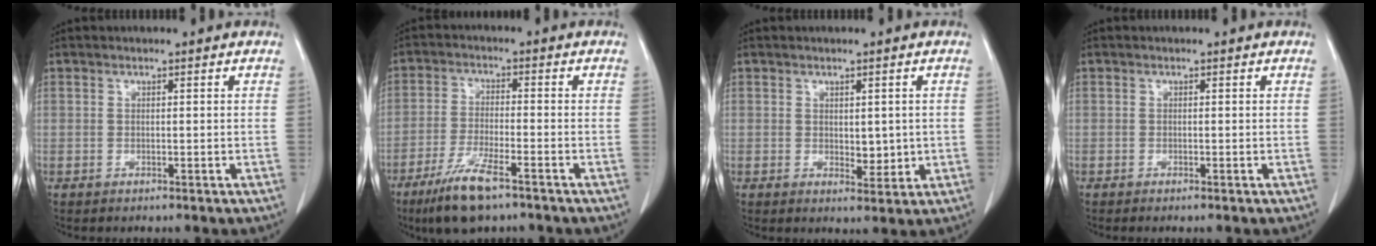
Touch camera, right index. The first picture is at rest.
{"total": 8.8, "force": [-5.9, 1.4, 6.4], "torque": [-0.129, -0.019, -0.104]}
{"total": 3.1, "force": [0.2, 1.8, 2.5], "torque": [-0.029, -0.005, 0.012]}
{"total": 0.6, "force": [-0.4, -0.1, 0.4], "torque": [-0.009, -0.001, -0.007]}